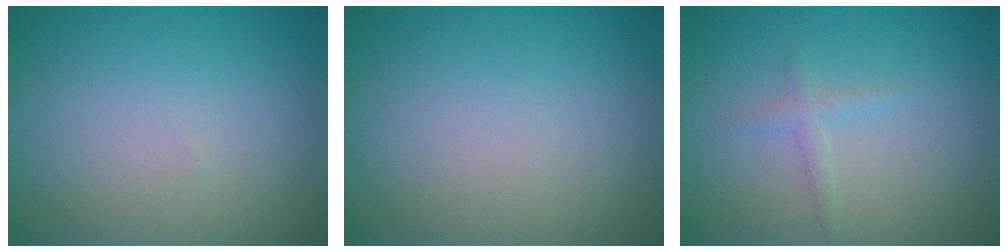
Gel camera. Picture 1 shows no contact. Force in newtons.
{"total": 0.0}
{"total": 1.2, "press": 1.2, "slide": 0.1}